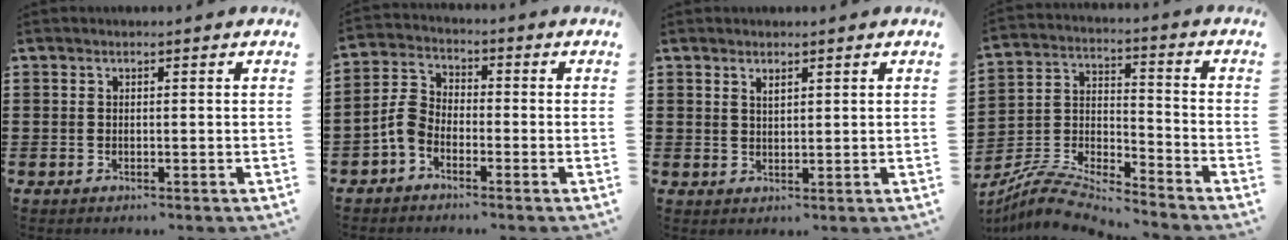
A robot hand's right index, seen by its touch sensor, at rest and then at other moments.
{"total": 4.8, "force": [-2.5, 2.9, 2.8], "torque": [-0.082, 0.003, -0.056]}
{"total": 1.3, "force": [1.1, 0.4, 0.5], "torque": [-0.011, 0.001, 0.020]}
{"total": 7.0, "force": [-6.8, 0.7, 1.8], "torque": [-0.048, -0.006, -0.138]}